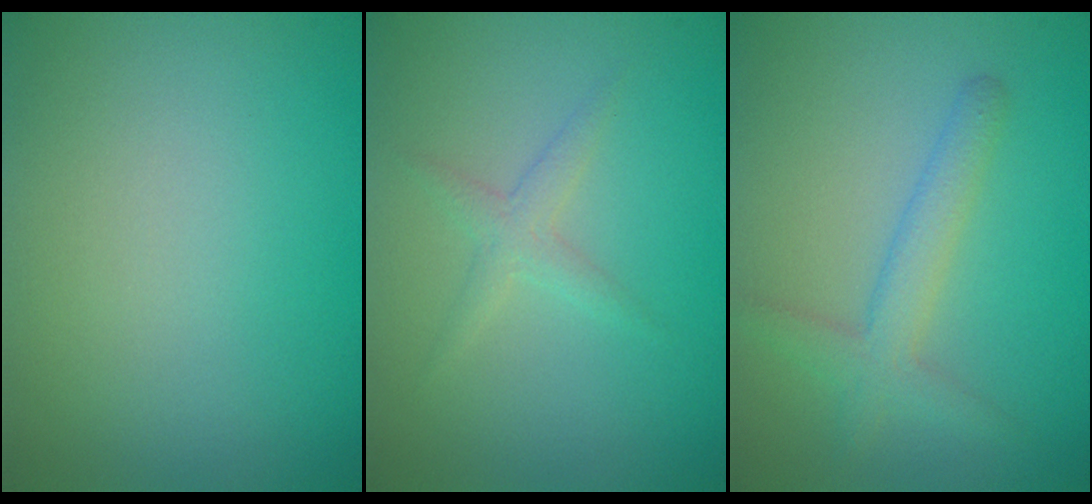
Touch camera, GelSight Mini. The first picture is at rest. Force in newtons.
{"total": 1.5, "press": 1.5, "slide": 0.1}
{"total": 2.9, "press": 2.8, "slide": 0.2}